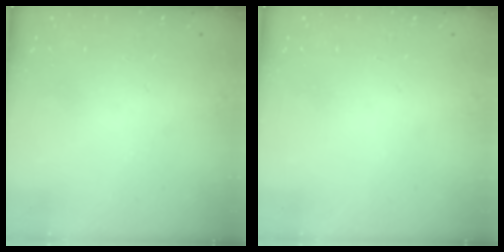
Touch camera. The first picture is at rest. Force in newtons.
{"total": 0.0}